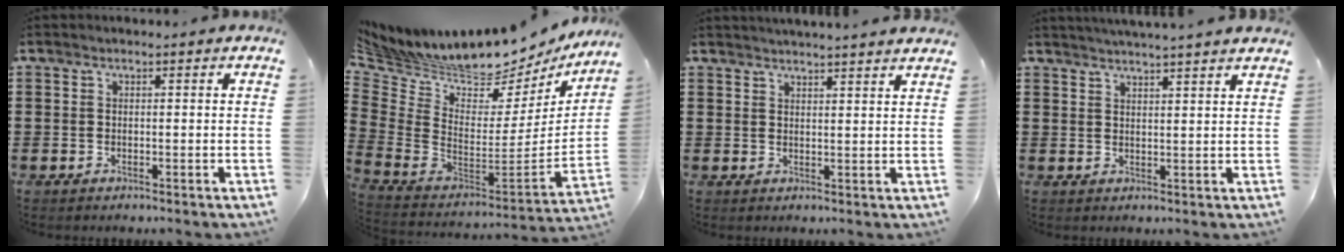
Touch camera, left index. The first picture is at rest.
{"total": 7.1, "force": [6.7, 1.2, 2.0], "torque": [-0.083, -0.073, 0.110]}
{"total": 2.4, "force": [2.3, -0.5, 0.2], "torque": [-0.011, -0.009, 0.043]}
{"total": 2.8, "force": [2.6, -0.7, 0.3], "torque": [-0.014, -0.012, 0.048]}